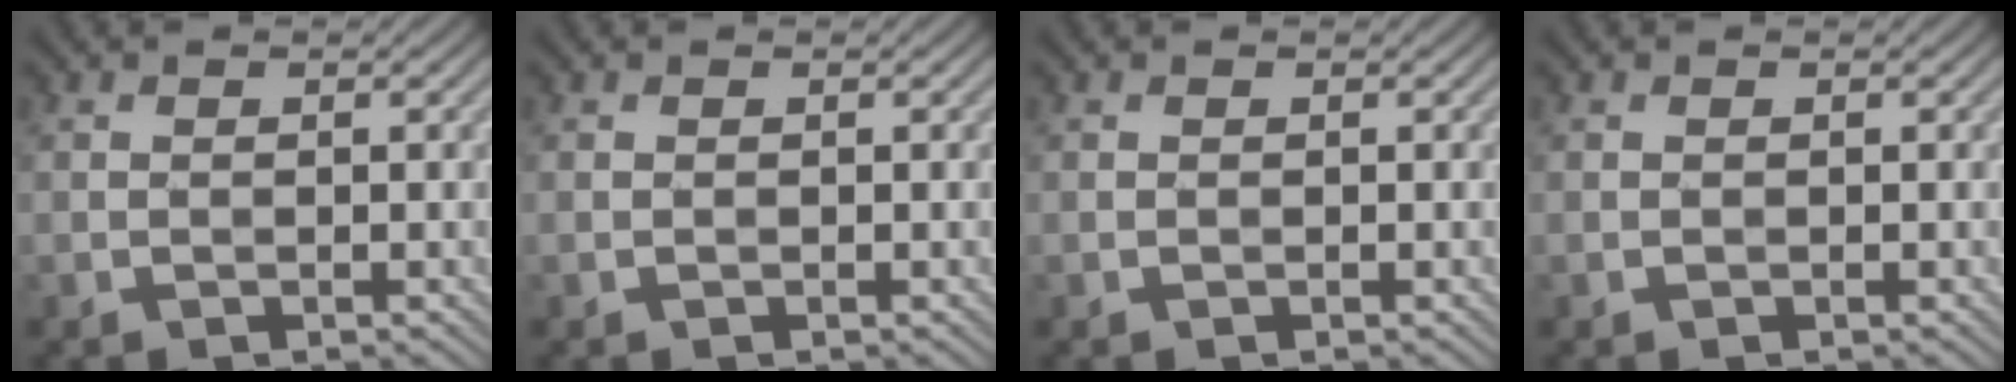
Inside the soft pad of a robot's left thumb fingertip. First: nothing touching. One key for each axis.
{"total": 0.0}
{"total": 0.0}
{"total": 0.0}